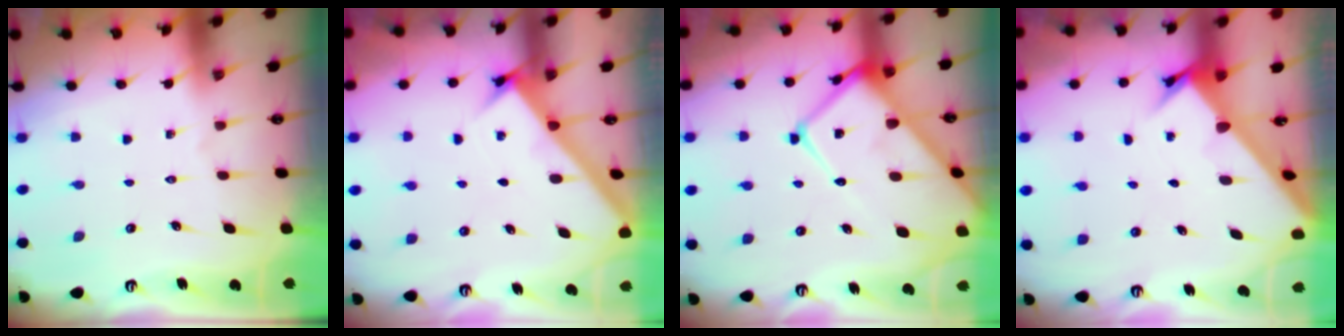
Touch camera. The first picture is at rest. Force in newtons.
{"total": 3.0, "press": 3.0, "slide": 0.2}
{"total": 17.7, "press": 17.6, "slide": 1.6}
{"total": 2.5, "press": 2.5, "slide": 0.3}